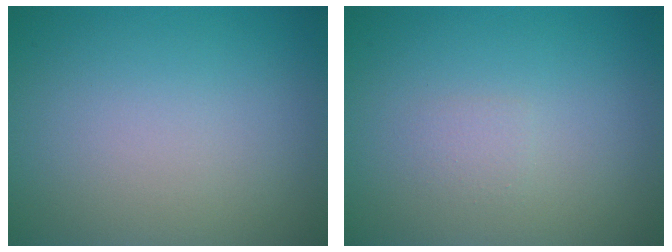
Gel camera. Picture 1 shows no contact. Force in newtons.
{"total": 0.8, "press": 0.8, "slide": 0.1}